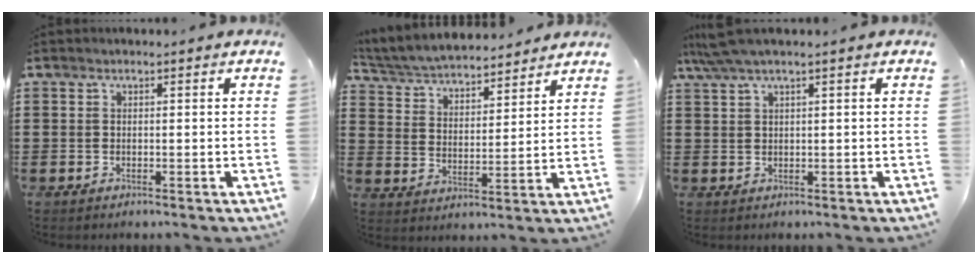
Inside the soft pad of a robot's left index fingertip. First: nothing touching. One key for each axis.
{"total": 4.9, "fx": 4.8, "fy": 0.5, "fz": 0.9, "tx": -0.044, "ty": -0.031, "tz": 0.080}
{"total": 3.1, "fx": 1.7, "fy": 0.2, "fz": 2.6, "tx": -0.059, "ty": 0.000, "tz": 0.029}